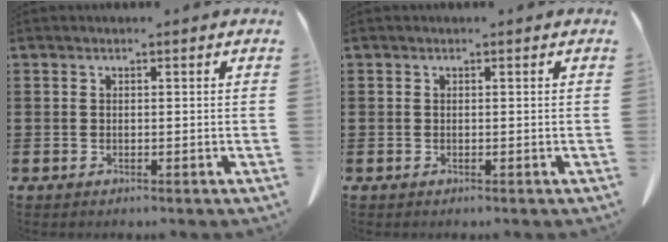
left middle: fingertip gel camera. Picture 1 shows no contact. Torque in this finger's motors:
{"motor_torque": [-0.04, 0.04, 0.00, 0.00]}